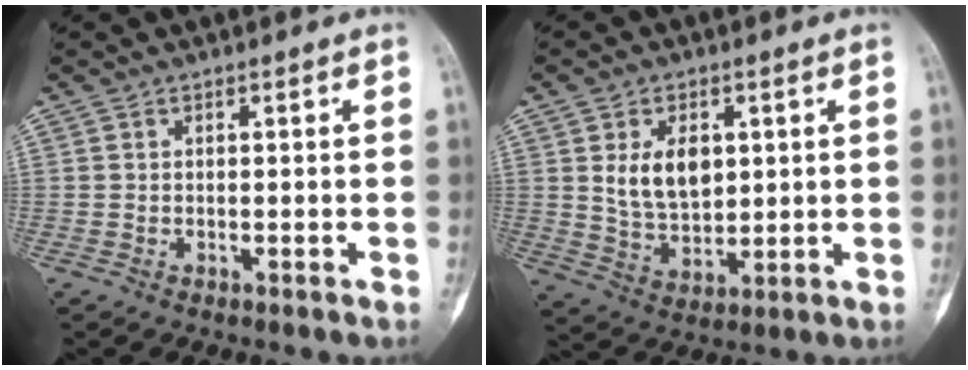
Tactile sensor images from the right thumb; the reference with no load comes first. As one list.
[{"total": 9.3, "force": [2.3, 6.0, 6.7], "torque": [-0.094, -0.017, 0.054]}]